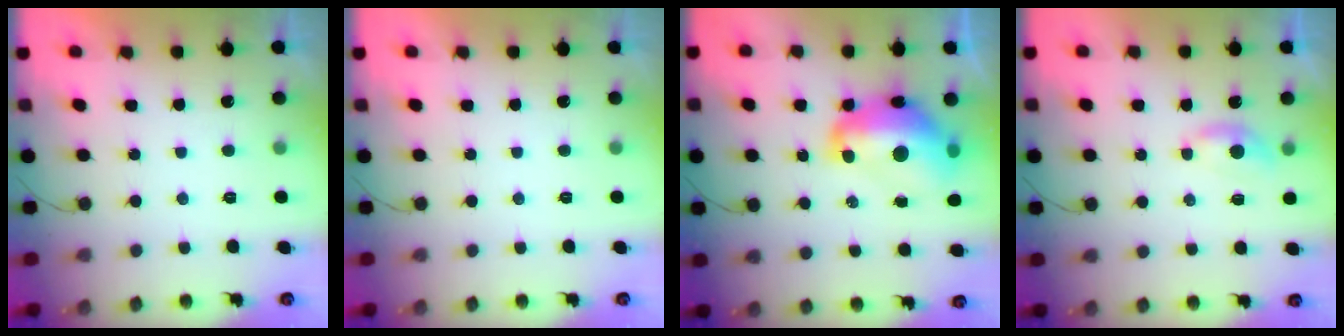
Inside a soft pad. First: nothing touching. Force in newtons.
{"total": 0.0}
{"total": 15.9, "press": 15.9, "slide": 1.3}
{"total": 3.9, "press": 3.8, "slide": 0.5}